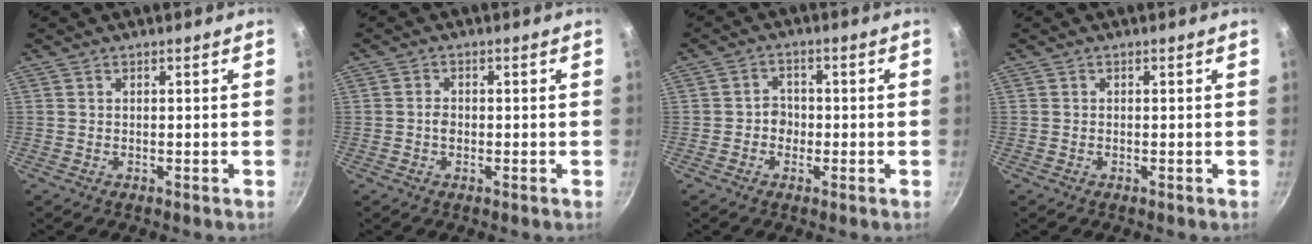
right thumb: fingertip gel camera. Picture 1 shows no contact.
{"total": 1.6, "force": [-0.3, 1.2, 1.1], "torque": [-0.018, 0.006, -0.006]}
{"total": 3.2, "force": [-0.8, 2.8, 1.3], "torque": [0.006, 0.013, -0.016]}
{"total": 0.0}